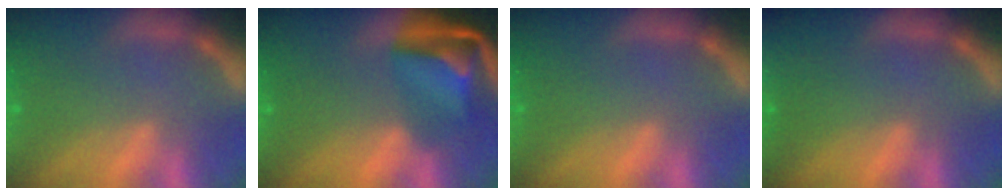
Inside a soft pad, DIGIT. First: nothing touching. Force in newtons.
{"total": 9.5}
{"total": 0.0}
{"total": 9.5}